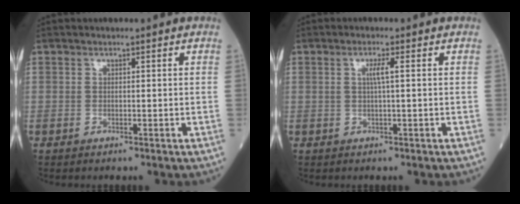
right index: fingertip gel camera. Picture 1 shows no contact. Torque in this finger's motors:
{"motor_torque": [0.13, 0.15, 0.03, 0.05]}